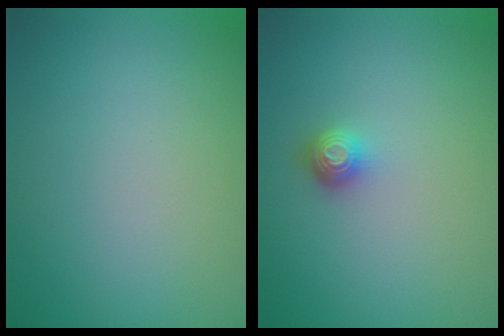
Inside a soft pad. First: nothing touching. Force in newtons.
{"total": 1.7, "press": 1.3, "slide": 1.1}